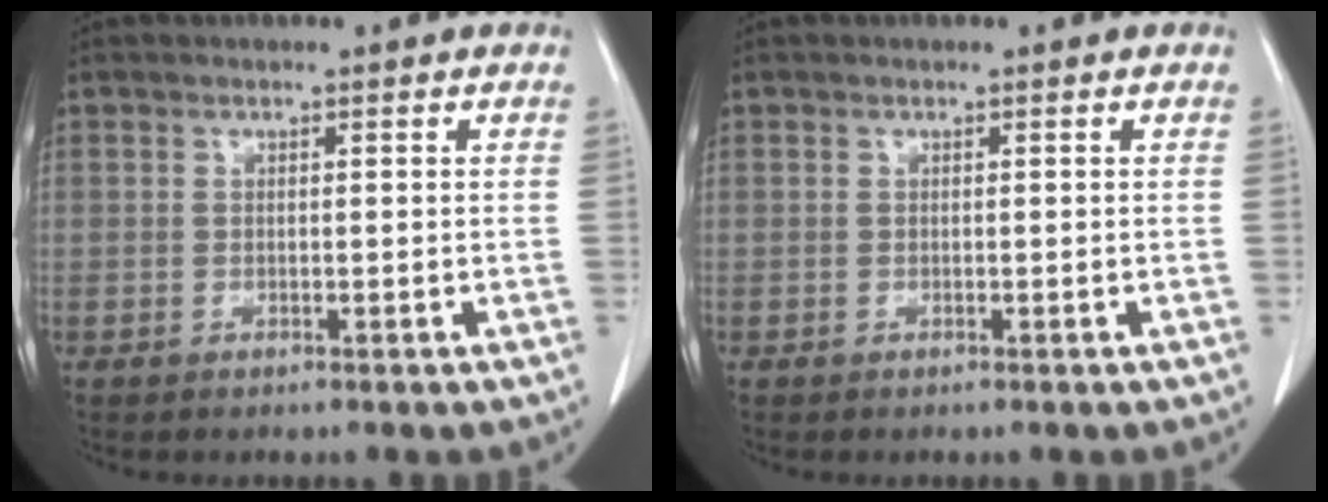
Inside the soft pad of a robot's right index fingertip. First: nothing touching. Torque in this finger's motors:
{"motor_torque": [0.00, 0.00, 0.00, 0.00]}